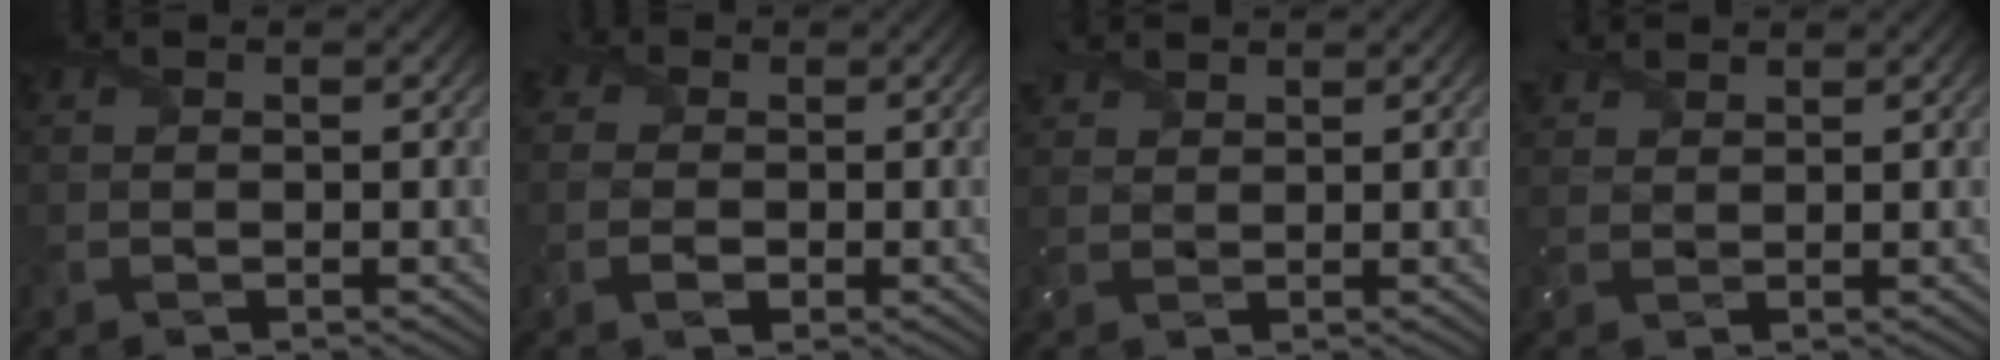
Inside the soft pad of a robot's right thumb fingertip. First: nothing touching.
{"total": 3.7, "force": [-0.2, 3.1, 1.9], "torque": [-0.049, 0.002, -0.008]}
{"total": 3.5, "force": [2.9, 1.5, 1.3], "torque": [-0.034, 0.014, 0.056]}
{"total": 3.1, "force": [2.6, 1.4, 1.0], "torque": [-0.025, 0.012, 0.052]}